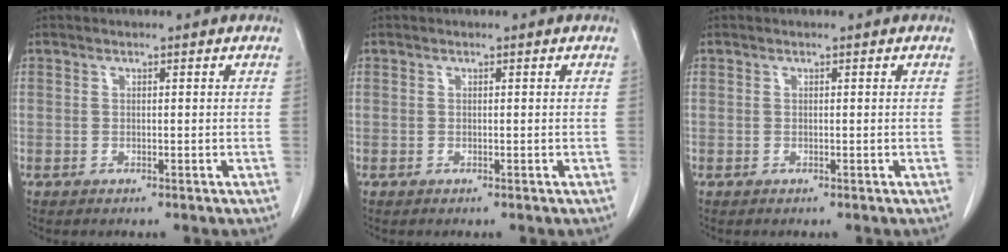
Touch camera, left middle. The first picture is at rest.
{"total": 0.0}
{"total": 0.0}